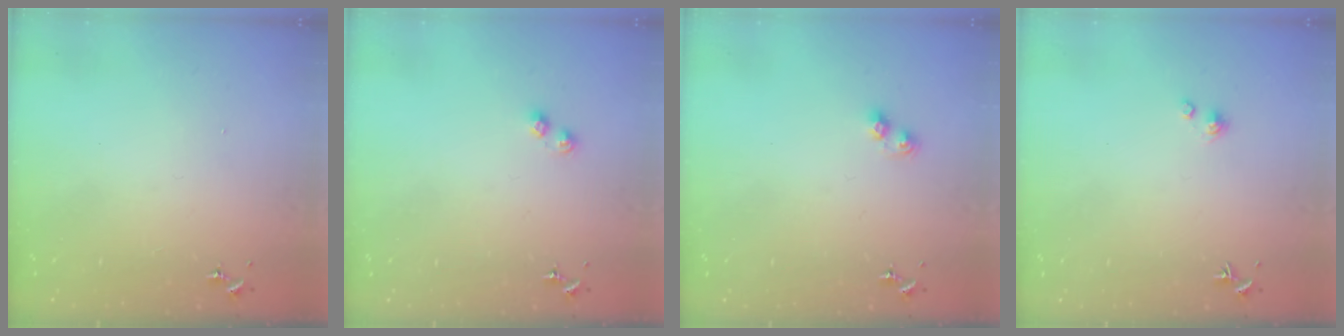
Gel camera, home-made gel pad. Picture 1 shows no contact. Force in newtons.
{"total": 3.7, "press": 3.7, "slide": 0.4}
{"total": 4.9, "press": 4.9, "slide": 0.6}
{"total": 2.1, "press": 2.1, "slide": 0.2}